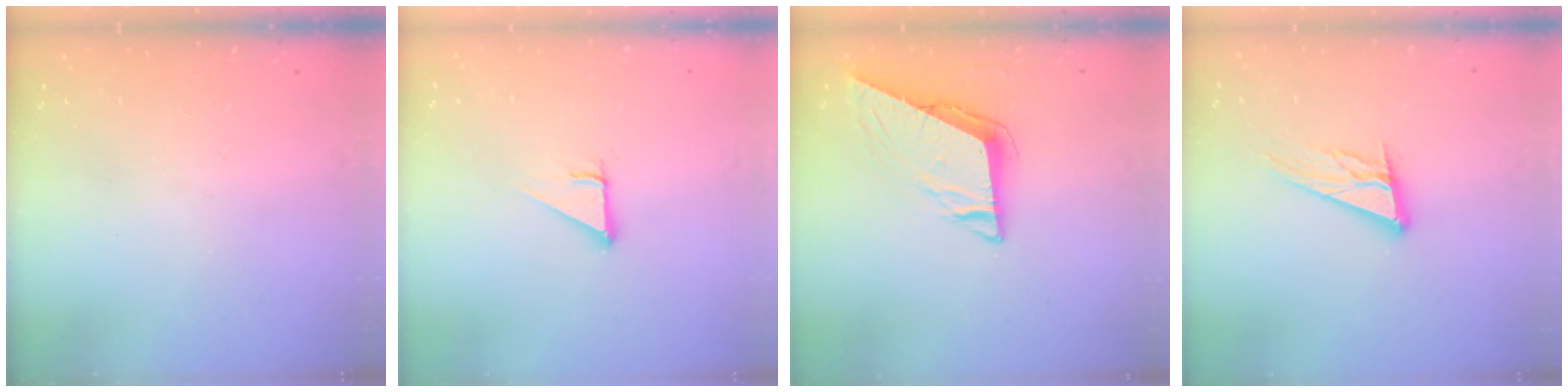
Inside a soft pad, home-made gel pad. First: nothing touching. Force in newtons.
{"total": 2.8, "press": 2.8, "slide": 0.0}
{"total": 7.7, "press": 7.7, "slide": 0.3}
{"total": 13.0, "press": 12.7, "slide": 2.8}